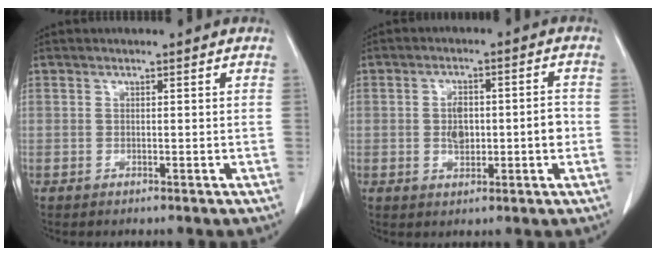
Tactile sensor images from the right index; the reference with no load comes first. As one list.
[{"total": 6.3, "force": [-0.7, 2.6, 5.7], "torque": [-0.100, 0.015, -0.005]}]